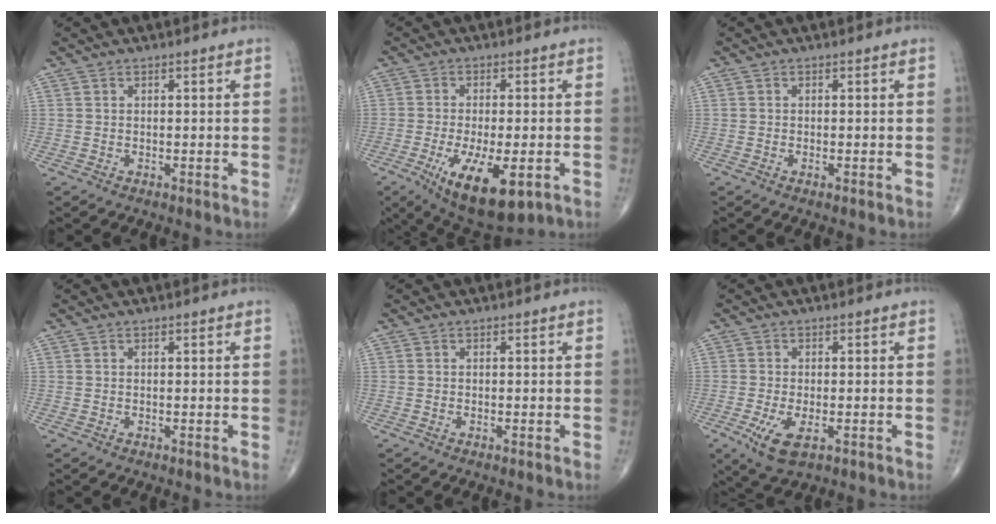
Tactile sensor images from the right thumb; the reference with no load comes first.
{"total": 14.1, "force": [-5.4, 5.4, 11.8], "torque": [-0.200, -0.013, -0.074]}
{"total": 0.8, "force": [-0.3, 0.2, 0.7], "torque": [-0.014, -0.001, -0.005]}
{"total": 0.0}
{"total": 0.0}
{"total": 6.5, "force": [-2.4, 2.8, 5.3], "torque": [-0.108, -0.010, -0.035]}